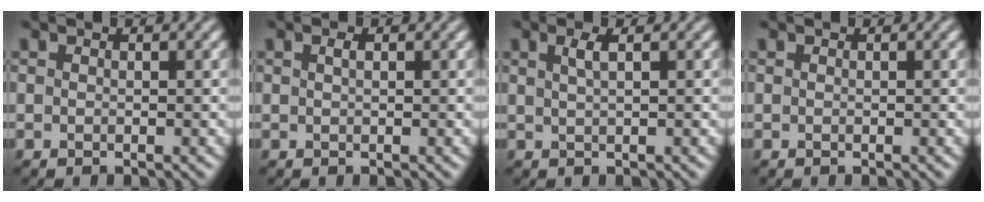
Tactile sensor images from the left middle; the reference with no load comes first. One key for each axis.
{"total": 0.7, "fx": 0.3, "fy": 0.3, "fz": 0.6, "tx": -0.013, "ty": 0.003, "tz": 0.006}
{"total": 1.8, "fx": 0.8, "fy": 0.6, "fz": 1.5, "tx": -0.023, "ty": 0.004, "tz": 0.010}
{"total": 0.0}